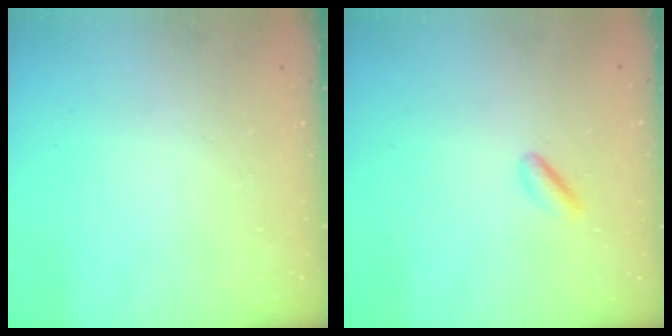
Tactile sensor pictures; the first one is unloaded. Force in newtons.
{"total": 3.5, "press": 3.4, "slide": 0.8}